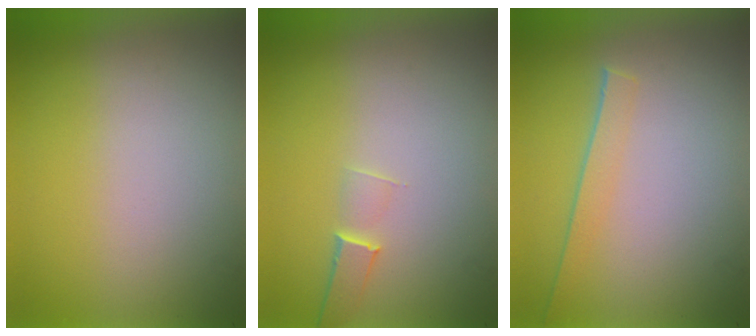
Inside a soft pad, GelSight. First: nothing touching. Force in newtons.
{"total": 1.0}
{"total": 1.5}